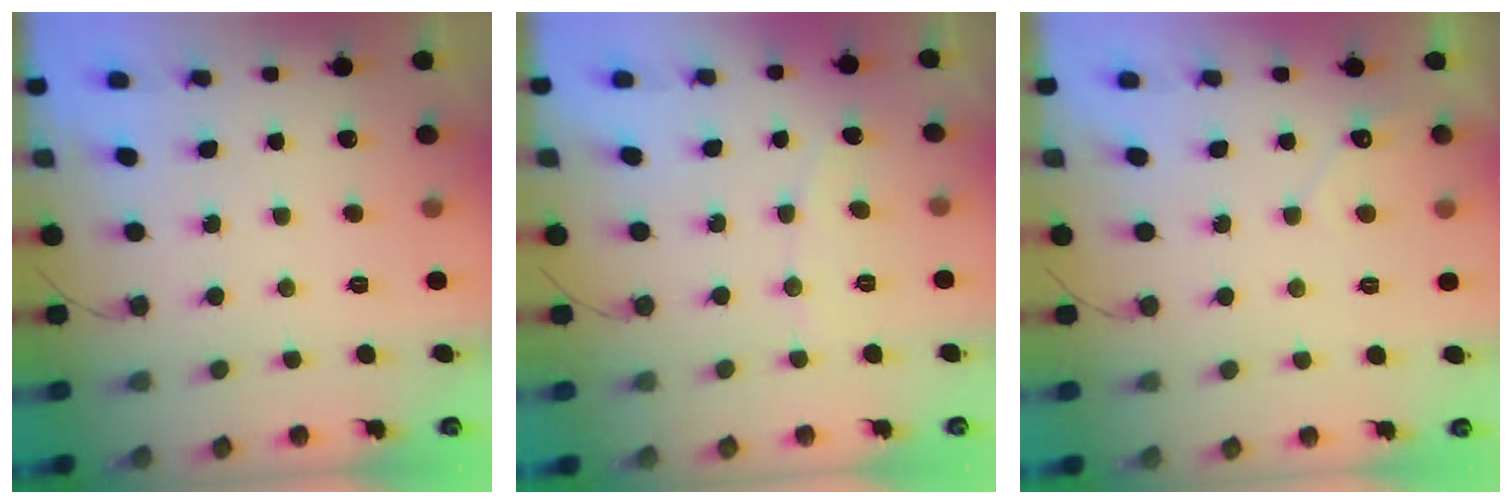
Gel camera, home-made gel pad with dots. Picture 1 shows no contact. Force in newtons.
{"total": 2.8, "press": 2.8, "slide": 0.3}
{"total": 2.8, "press": 2.8, "slide": 0.1}